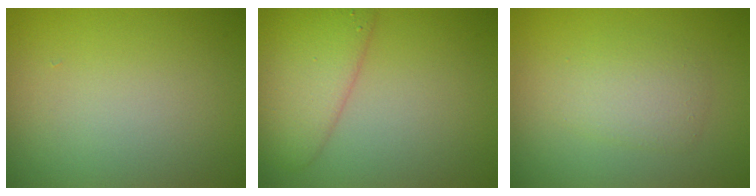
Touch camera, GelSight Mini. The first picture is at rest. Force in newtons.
{"total": 4.9, "press": 4.9, "slide": 0.2}
{"total": 2.4, "press": 2.4, "slide": 0.1}